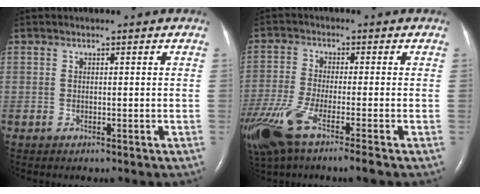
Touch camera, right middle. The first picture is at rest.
{"total": 9.8, "force": [-6.0, 0.8, 7.8], "torque": [-0.166, -0.022, -0.118]}